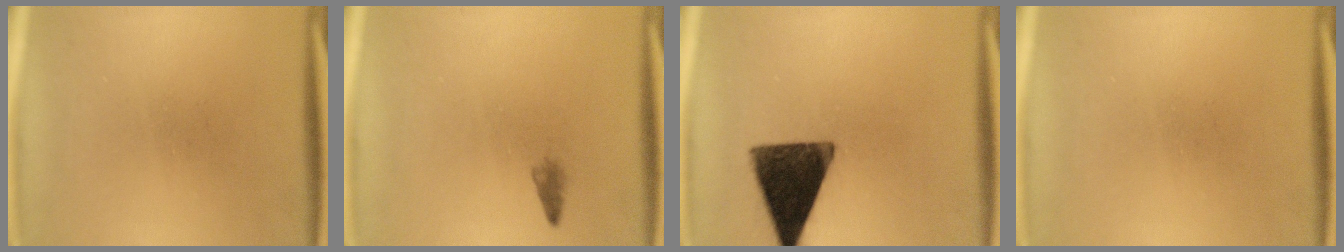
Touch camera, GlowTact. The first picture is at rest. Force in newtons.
{"total": 0.9}
{"total": 14.1}
{"total": 0.0}